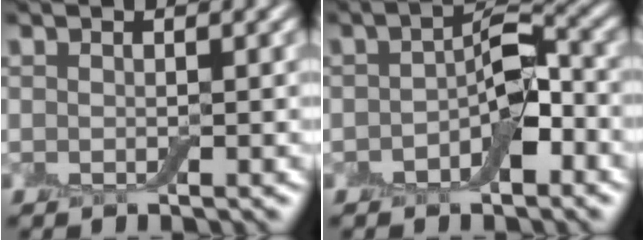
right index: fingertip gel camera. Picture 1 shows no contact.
{"total": 4.3, "force": [-1.5, 2.3, 3.3], "torque": [-0.053, 0.009, -0.030]}